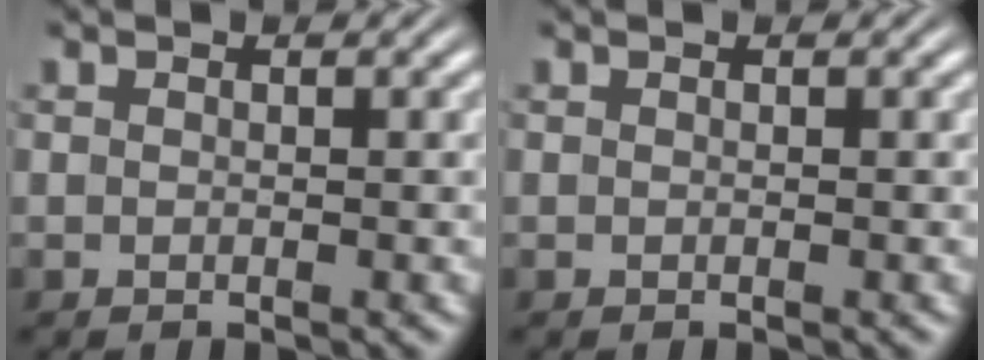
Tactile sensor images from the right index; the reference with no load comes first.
{"total": 0.0}